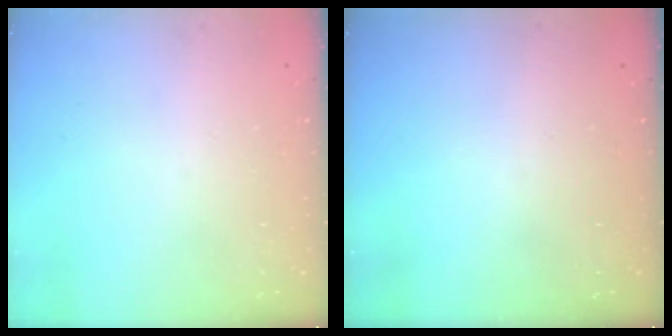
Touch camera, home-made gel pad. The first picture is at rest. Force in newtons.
{"total": 0.0}